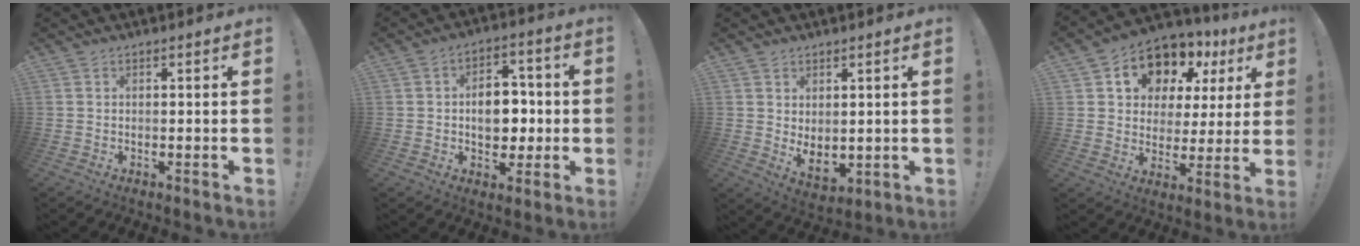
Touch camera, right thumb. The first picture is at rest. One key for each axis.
{"total": 11.4, "fx": -0.7, "fy": 8.4, "fz": 7.6, "tx": -0.113, "ty": 0.019, "tz": -0.006}
{"total": 4.7, "fx": 2.2, "fy": 2.7, "fz": 3.1, "tx": -0.036, "ty": -0.019, "tz": 0.045}
{"total": 12.5, "fx": 8.2, "fy": 8.1, "fz": 4.7, "tx": -0.070, "ty": -0.068, "tz": 0.156}